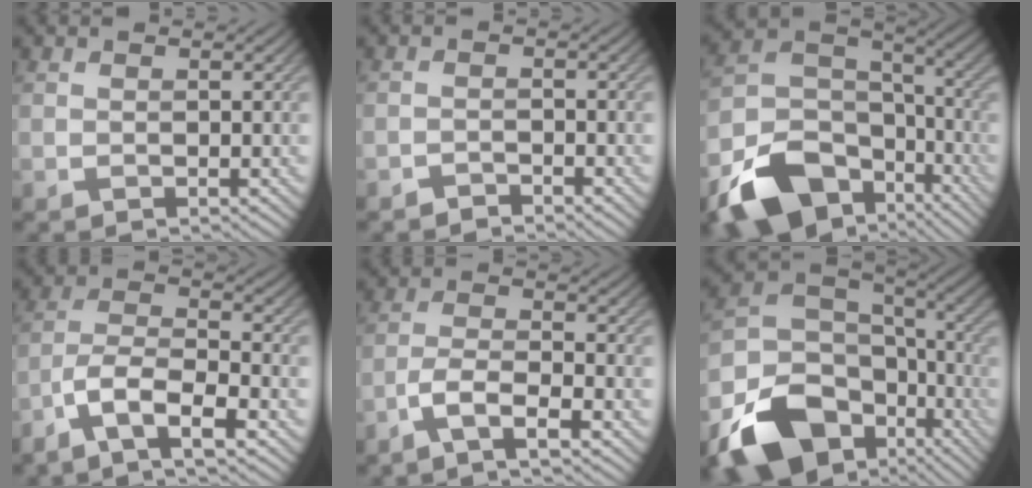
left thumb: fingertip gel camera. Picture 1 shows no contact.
{"total": 1.3, "force": [-1.3, 0.3, 0.1], "torque": [0.001, 0.003, -0.028]}
{"total": 16.1, "force": [-9.1, 10.2, 8.5], "torque": [-0.203, -0.046, -0.157]}
{"total": 7.8, "force": [-5.1, 2.3, 5.5], "torque": [-0.114, -0.001, -0.107]}
{"total": 4.8, "force": [-3.2, 1.0, 3.4], "torque": [-0.074, 0.002, -0.074]}
{"total": 18.2, "force": [-9.0, 12.4, 9.8], "torque": [-0.226, -0.046, -0.139]}